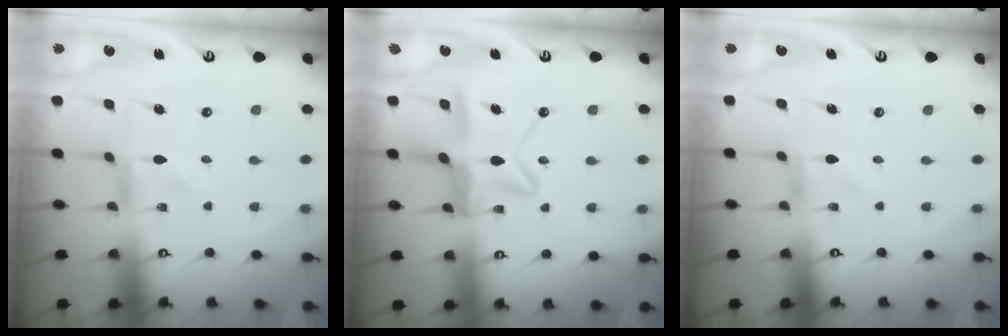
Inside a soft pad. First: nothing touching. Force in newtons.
{"total": 12.9, "press": 12.8, "slide": 1.3}
{"total": 0.0}